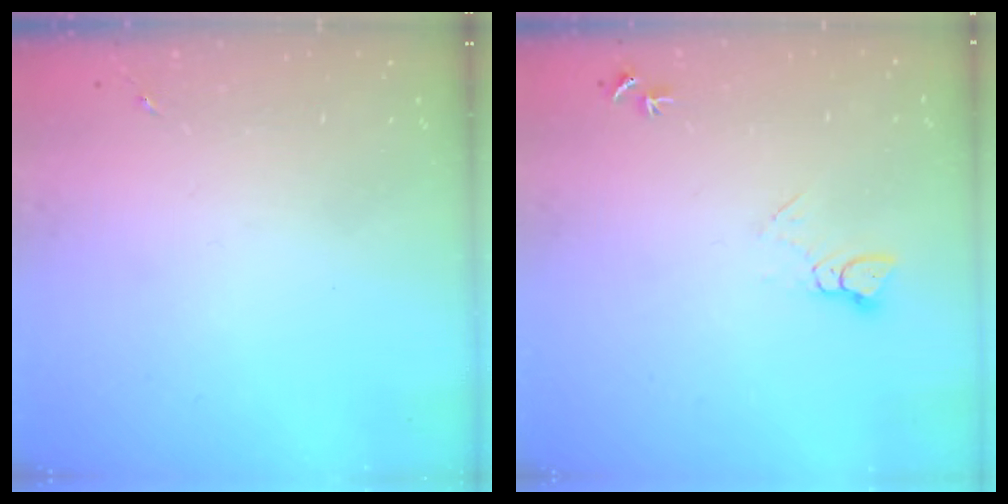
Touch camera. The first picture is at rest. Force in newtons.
{"total": 5.5, "press": 5.5, "slide": 0.5}